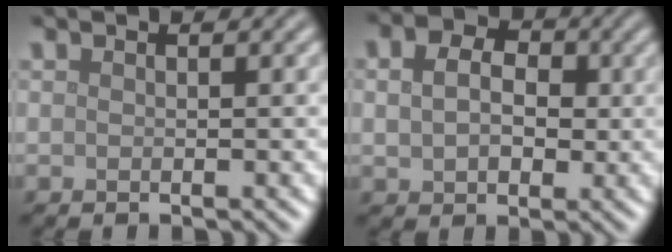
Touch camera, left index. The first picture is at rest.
{"total": 5.5, "force": [1.1, 4.1, 3.5], "torque": [-0.061, 0.014, -0.003]}